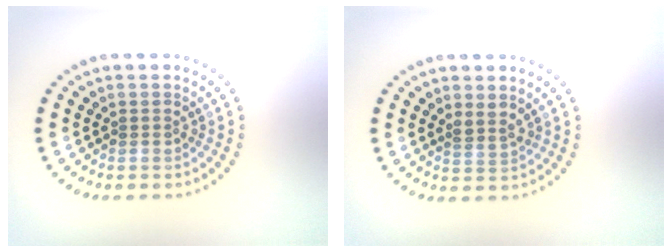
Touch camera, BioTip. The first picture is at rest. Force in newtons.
{"total": 1.6, "press": 1.2, "slide": 1.1}